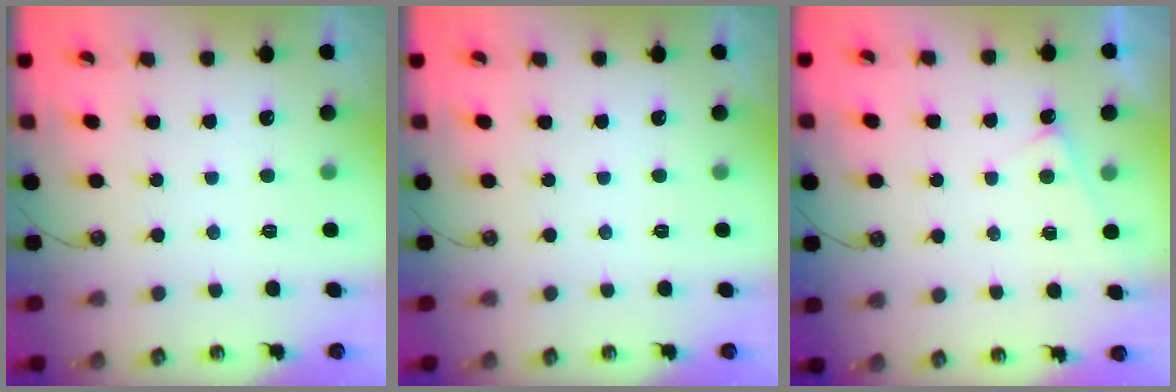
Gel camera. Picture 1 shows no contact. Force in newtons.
{"total": 0.0}
{"total": 3.2, "press": 3.2, "slide": 0.3}